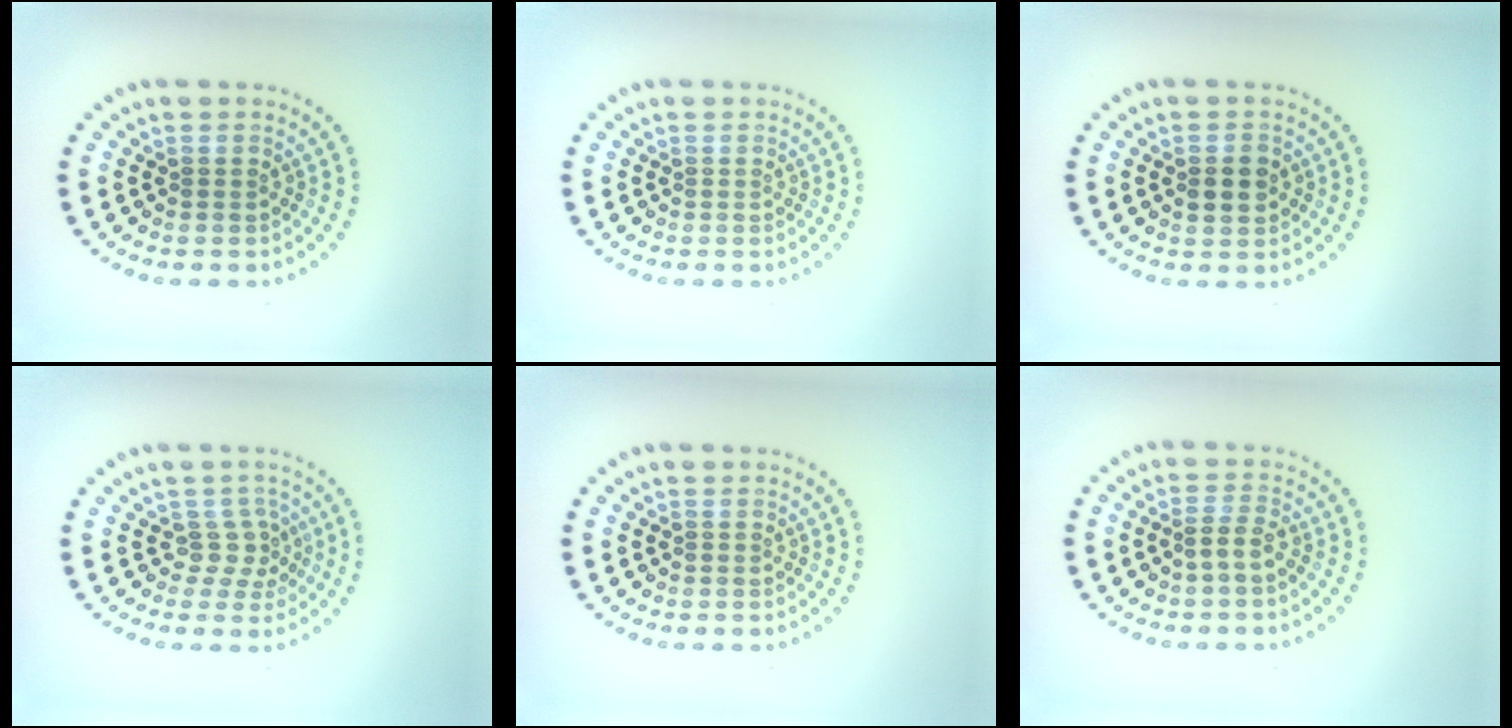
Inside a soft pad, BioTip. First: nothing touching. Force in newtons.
{"total": 0.0}
{"total": 2.1, "press": 2.1, "slide": 0.0}
{"total": 2.1, "press": 1.5, "slide": 1.5}
{"total": 0.0}
{"total": 1.7, "press": 1.2, "slide": 1.2}